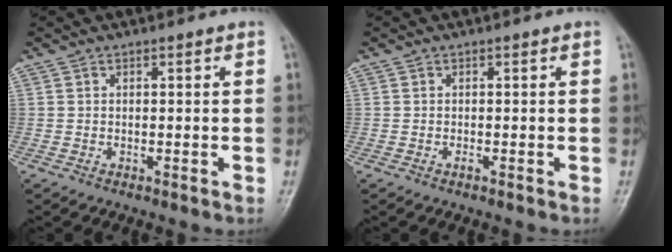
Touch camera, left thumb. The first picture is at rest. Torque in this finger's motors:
{"motor_torque": [-0.04, -0.01, 0.08, -0.07, 0.00]}